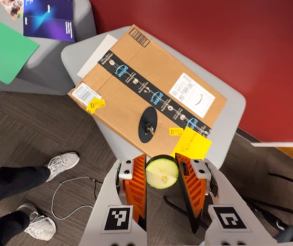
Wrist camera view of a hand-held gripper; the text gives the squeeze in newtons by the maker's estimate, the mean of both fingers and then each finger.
{"total": 10.4, "left": 10.6, "right": 10.3}